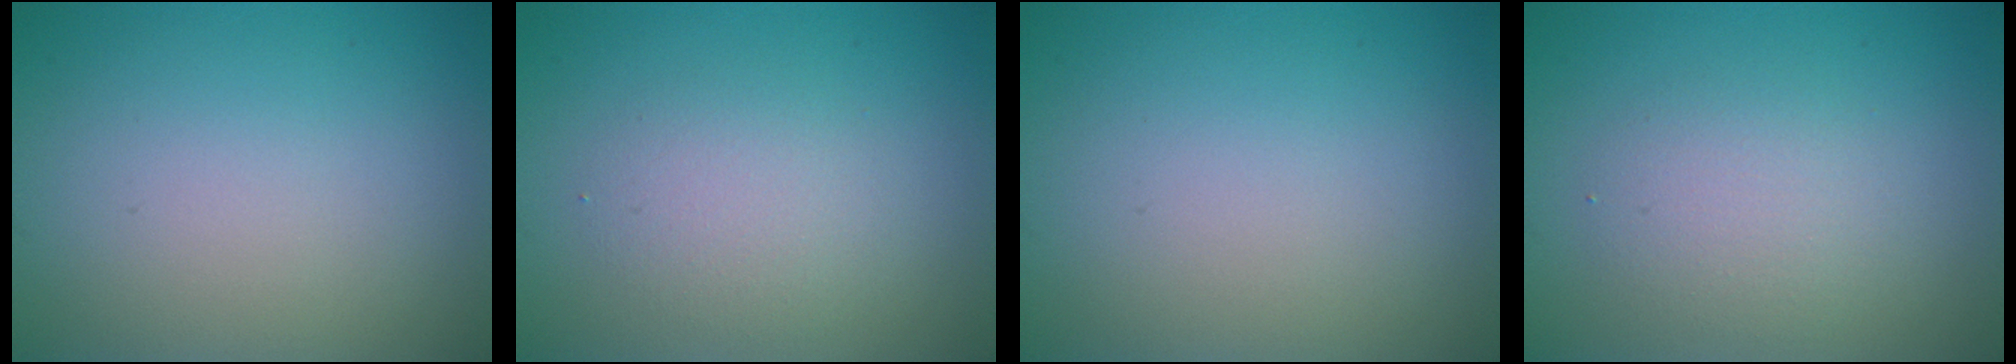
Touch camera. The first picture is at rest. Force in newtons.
{"total": 2.5, "press": 2.5, "slide": 0.2}
{"total": 0.0}
{"total": 2.5, "press": 2.5, "slide": 0.1}